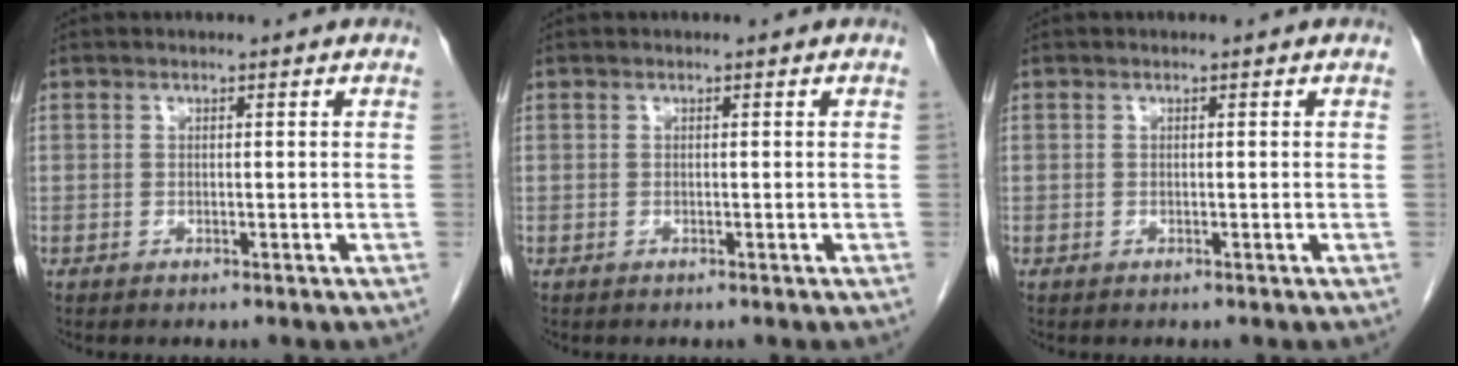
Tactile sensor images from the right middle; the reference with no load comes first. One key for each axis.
{"total": 0.0}
{"total": 0.0}